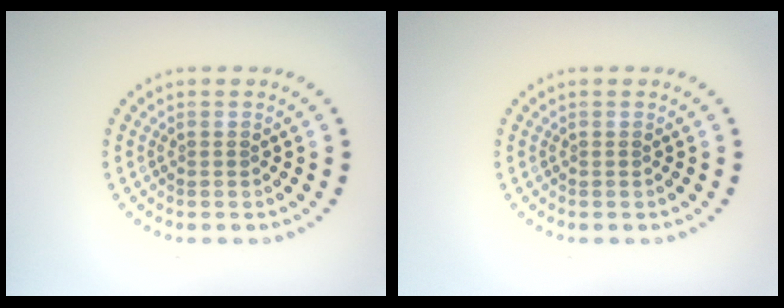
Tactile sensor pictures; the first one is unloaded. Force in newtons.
{"total": 0.0}